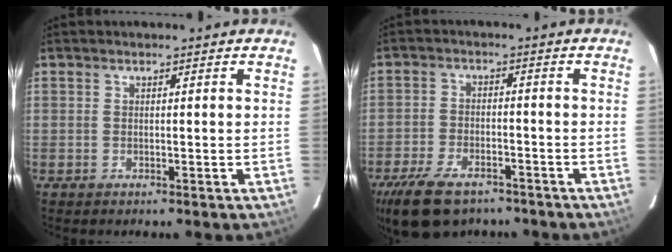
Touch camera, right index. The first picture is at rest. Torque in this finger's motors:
{"motor_torque": [1.05, -1.10, 0.51, 0.11]}